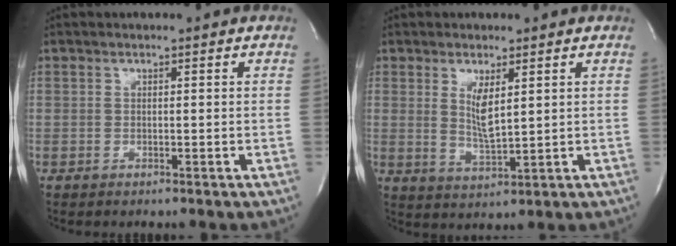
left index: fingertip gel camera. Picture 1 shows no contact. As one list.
[{"total": 4.3, "force": [1.3, 0.8, 4.0], "torque": [-0.081, -0.013, 0.031]}]